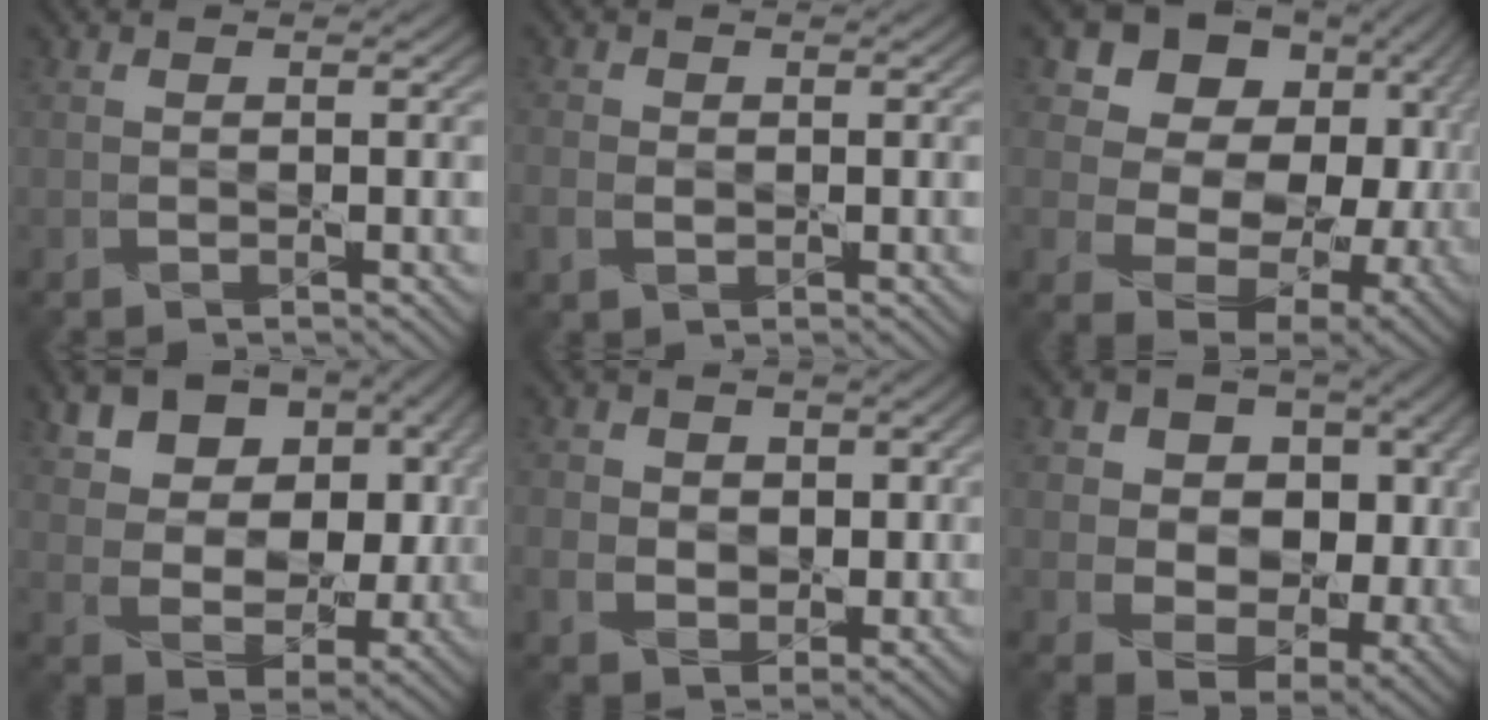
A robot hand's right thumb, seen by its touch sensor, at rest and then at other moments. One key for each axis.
{"total": 2.4, "fx": -0.3, "fy": 1.9, "fz": 1.4, "tx": -0.039, "ty": -0.003, "tz": -0.010}
{"total": 16.5, "fx": 4.2, "fy": 12.0, "fz": 10.5, "tx": -0.190, "ty": -0.007, "tz": 0.102}
{"total": 14.6, "fx": 4.8, "fy": 10.0, "fz": 9.5, "tx": -0.180, "ty": 0.008, "tz": 0.089}
{"total": 6.2, "fx": 0.8, "fy": 5.4, "fz": 2.8, "tx": -0.071, "ty": 0.000, "tz": 0.008}
{"total": 13.0, "fx": 2.5, "fy": 9.7, "fz": 8.2, "tx": -0.151, "ty": -0.007, "tz": 0.046}